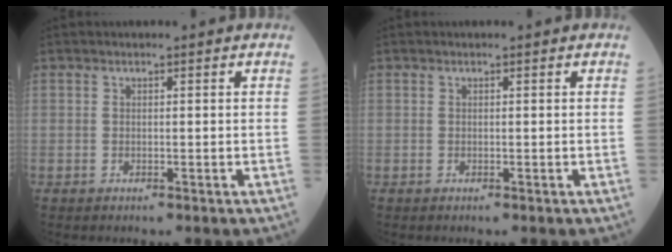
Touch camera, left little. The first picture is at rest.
{"total": 0.0}